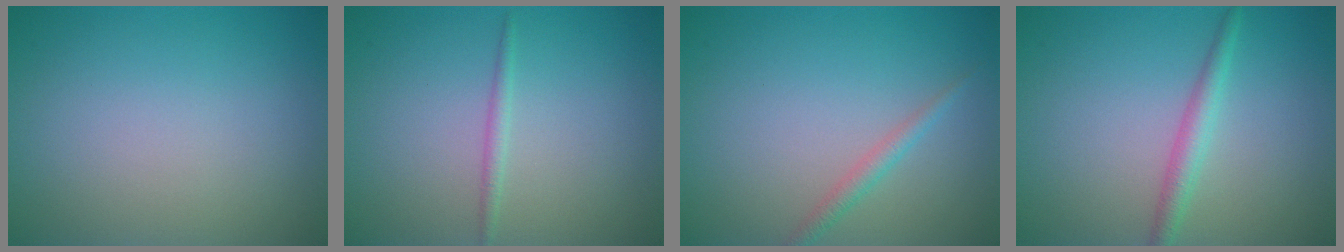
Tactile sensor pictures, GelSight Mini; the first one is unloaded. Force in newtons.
{"total": 1.0, "press": 1.0, "slide": 0.0}
{"total": 1.4, "press": 1.4, "slide": 0.1}
{"total": 2.1, "press": 2.1, "slide": 0.1}